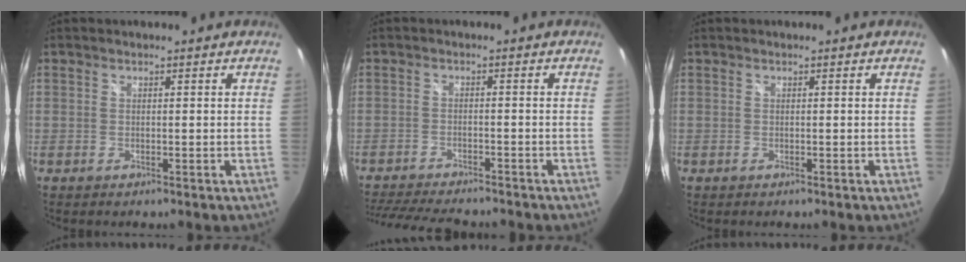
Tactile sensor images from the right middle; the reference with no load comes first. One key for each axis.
{"total": 12.3, "fx": -11.0, "fy": 2.4, "fz": 4.9, "tx": -0.118, "ty": -0.019, "tz": -0.176}
{"total": 0.0}